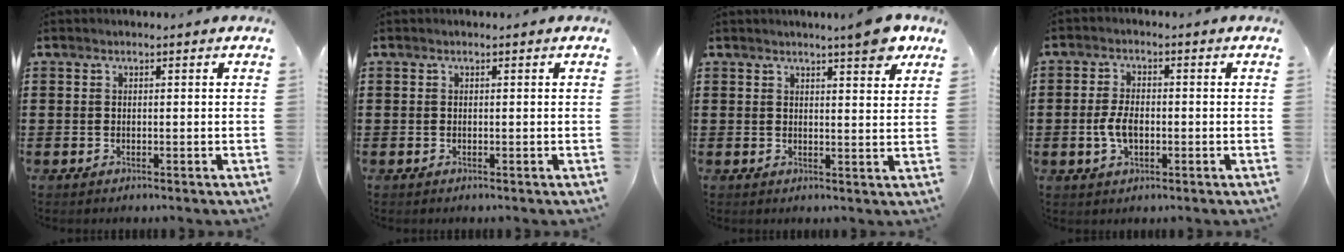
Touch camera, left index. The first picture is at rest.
{"total": 0.0}
{"total": 5.7, "force": [4.5, 0.6, 3.4], "torque": [-0.047, -0.016, 0.074]}
{"total": 4.6, "force": [-0.7, 2.4, 3.8], "torque": [-0.091, -0.002, -0.017]}